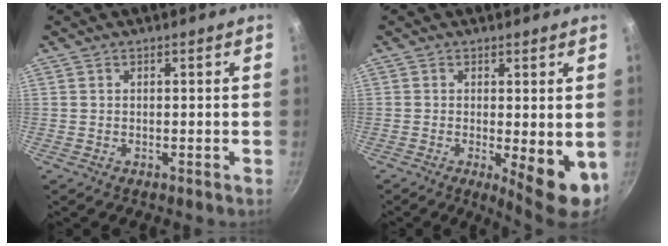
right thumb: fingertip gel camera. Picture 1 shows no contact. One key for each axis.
{"total": 7.9, "fx": -1.1, "fy": 2.3, "fz": 7.4, "tx": -0.089, "ty": -0.009, "tz": -0.006}